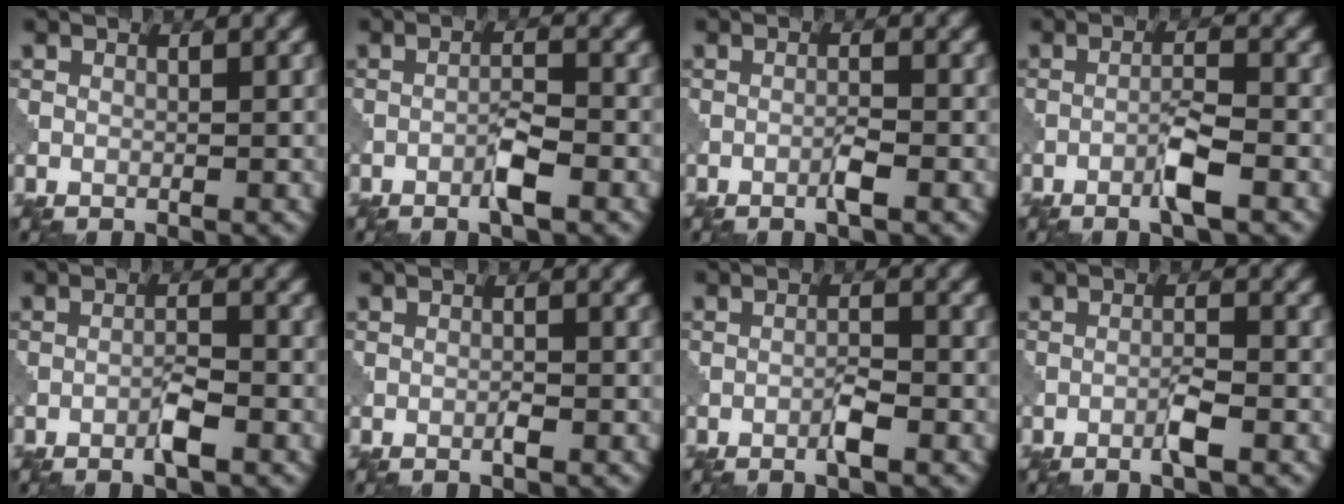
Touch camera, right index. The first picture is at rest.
{"total": 2.7, "force": [-1.4, 0.4, 2.2], "torque": [-0.040, 0.007, -0.029]}
{"total": 1.5, "force": [-0.8, 0.0, 1.3], "torque": [-0.024, 0.004, -0.018]}
{"total": 3.2, "force": [-1.7, 0.3, 2.6], "torque": [-0.048, 0.007, -0.035]}
{"total": 2.2, "force": [-1.2, 0.3, 1.8], "torque": [-0.033, 0.006, -0.024]}
{"total": 0.7, "force": [-0.4, 0.1, 0.6], "torque": [-0.012, 0.001, -0.009]}
{"total": 1.9, "force": [-1.0, 0.3, 1.5], "torque": [-0.028, 0.005, -0.021]}
{"total": 2.0, "force": [-1.0, 0.1, 1.7], "torque": [-0.031, 0.006, -0.022]}